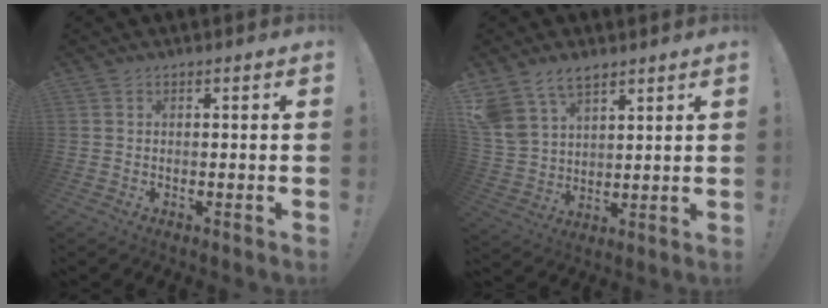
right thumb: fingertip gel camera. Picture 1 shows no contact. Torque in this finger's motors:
{"motor_torque": [0.85, 3.17, 1.05, 0.78, 0.12]}